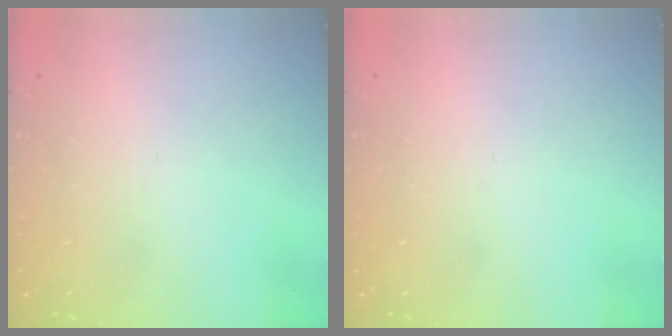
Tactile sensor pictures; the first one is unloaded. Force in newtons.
{"total": 0.0}